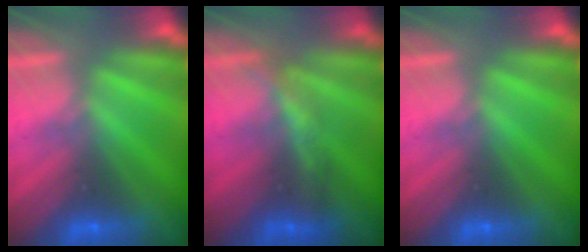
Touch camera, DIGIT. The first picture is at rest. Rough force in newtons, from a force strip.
{"total": 1.9}
{"total": 0.0}